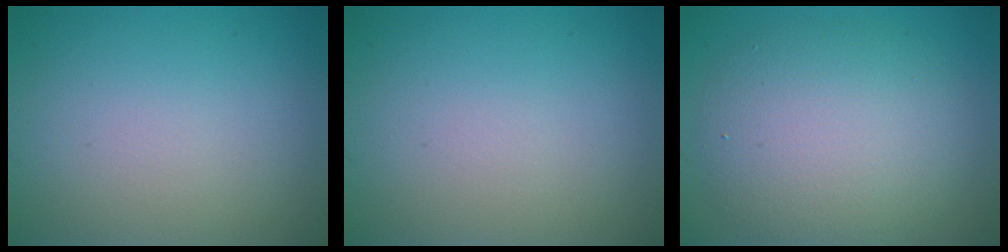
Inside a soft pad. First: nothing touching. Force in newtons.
{"total": 0.0}
{"total": 6.9, "press": 6.9, "slide": 0.5}